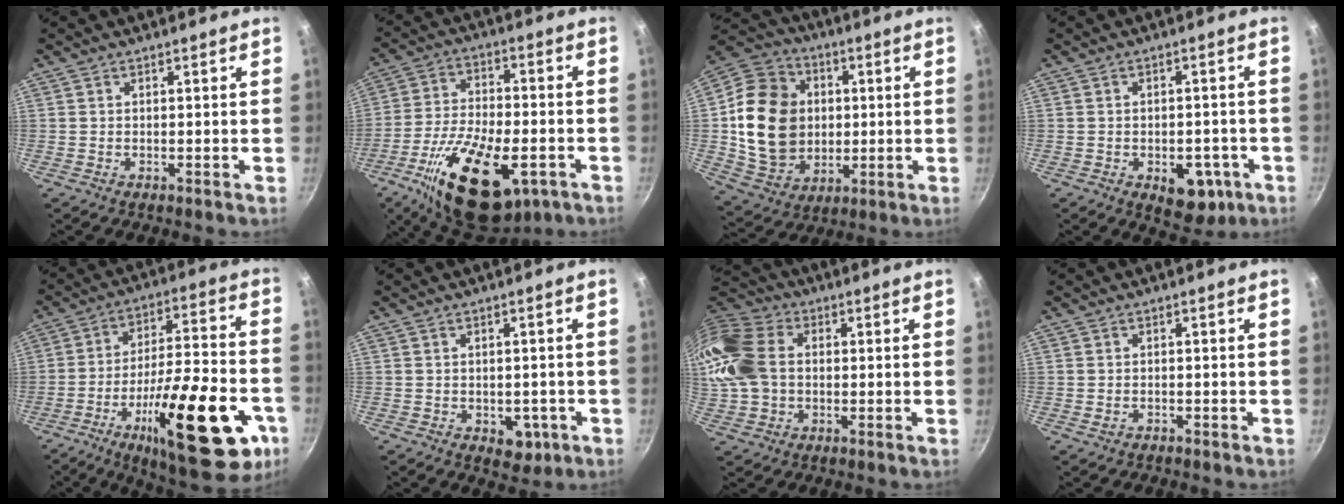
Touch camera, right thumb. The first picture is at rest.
{"total": 22.9, "force": [-9.6, 11.0, 17.7], "torque": [-0.291, 0.020, -0.151]}
{"total": 20.1, "force": [1.1, 16.5, 11.5], "torque": [-0.181, 0.011, 0.028]}
{"total": 9.0, "force": [-3.4, 5.4, 6.3], "torque": [-0.042, 0.011, -0.035]}
{"total": 28.8, "force": [-11.5, 9.8, 24.5], "torque": [-0.325, 0.038, -0.168]}
{"total": 5.1, "force": [-1.6, 3.6, 3.3], "torque": [-0.016, 0.009, -0.009]}
{"total": 17.1, "force": [1.3, 12.9, 11.1], "torque": [-0.239, 0.024, 0.015]}
{"total": 1.0, "force": [-0.6, 0.7, 0.5], "torque": [-0.012, 0.008, -0.008]}